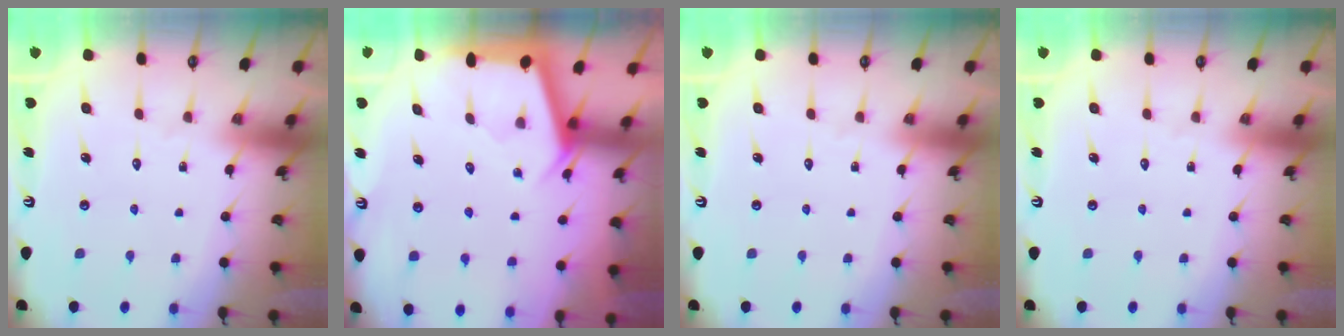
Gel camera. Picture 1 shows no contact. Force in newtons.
{"total": 2.9, "press": 2.9, "slide": 0.3}
{"total": 0.0}
{"total": 0.0}